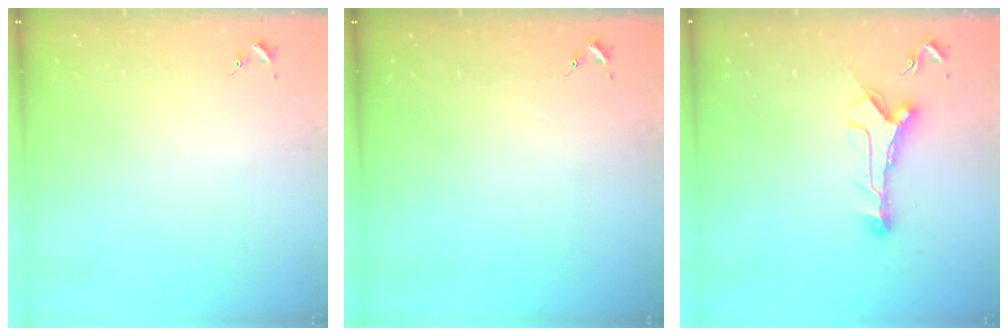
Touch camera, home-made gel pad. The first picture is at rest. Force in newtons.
{"total": 0.0}
{"total": 11.3, "press": 11.3, "slide": 0.5}